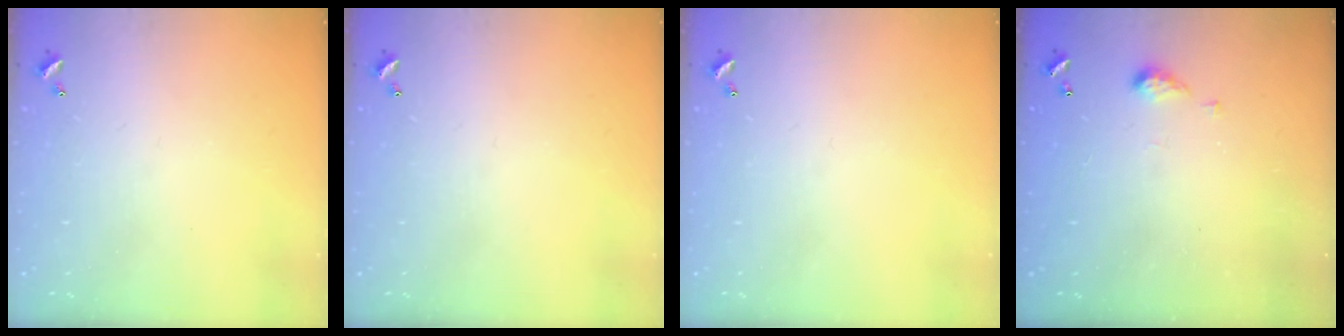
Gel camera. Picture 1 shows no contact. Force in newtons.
{"total": 0.0}
{"total": 0.0}
{"total": 3.1, "press": 3.1, "slide": 0.6}